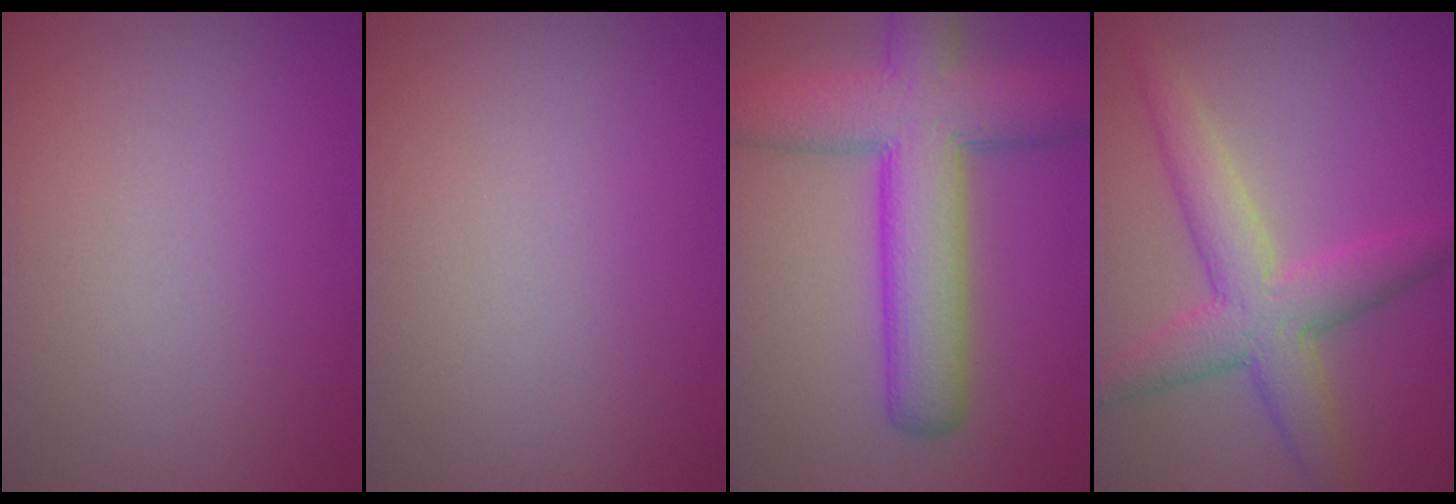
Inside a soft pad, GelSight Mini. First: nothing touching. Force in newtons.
{"total": 0.0}
{"total": 9.2, "press": 9.2, "slide": 0.2}
{"total": 5.7, "press": 5.7, "slide": 0.4}